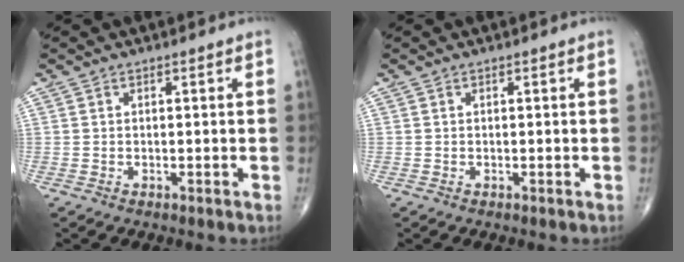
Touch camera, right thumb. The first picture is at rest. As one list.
[{"total": 0.0}]